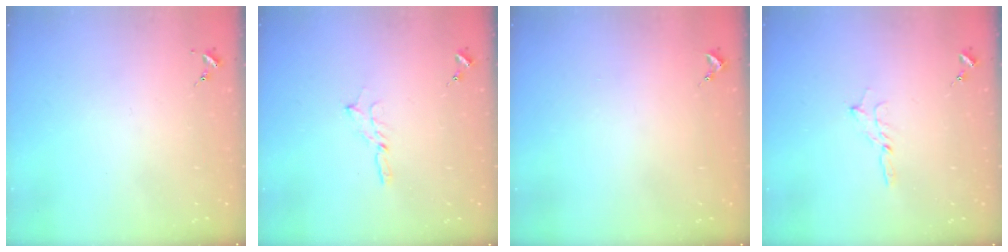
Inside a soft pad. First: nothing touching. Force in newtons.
{"total": 1.6, "press": 1.6, "slide": 0.1}
{"total": 0.9, "press": 0.9, "slide": 0.1}
{"total": 2.9, "press": 2.9, "slide": 0.3}